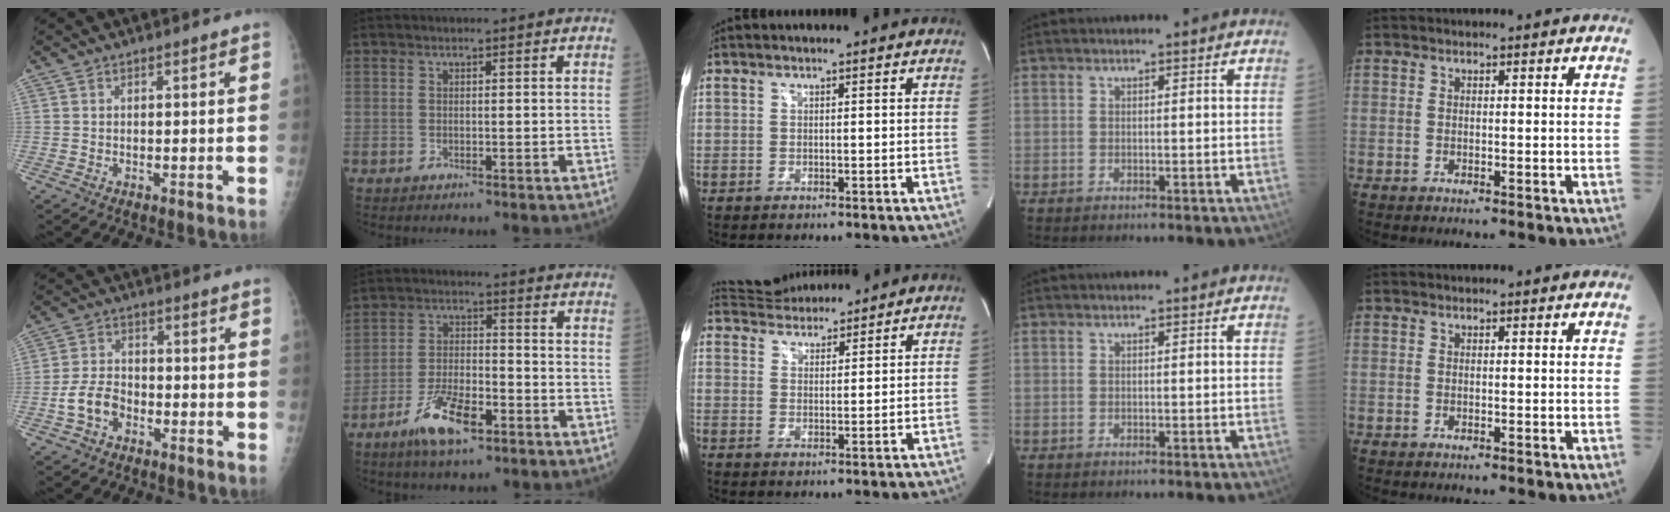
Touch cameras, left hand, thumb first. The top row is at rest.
{"thumb": {"total": 6.4, "force": [-2.7, 4.5, 3.7], "torque": [-0.065, 0.025, -0.053]}, "index": {"total": 8.6, "force": [-5.2, 2.7, 6.3], "torque": [-0.127, -0.005, -0.094]}, "middle": {"total": 7.9, "force": [7.7, 1.6, 1.4], "torque": [-0.029, 0.023, 0.125]}}